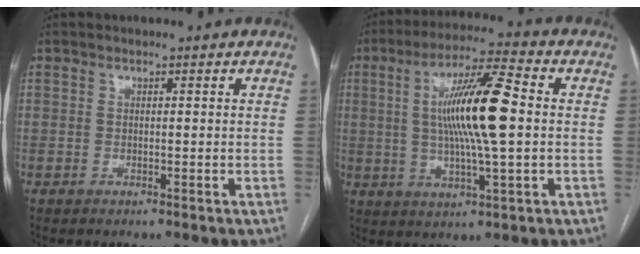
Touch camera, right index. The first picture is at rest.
{"total": 13.8, "force": [1.1, 1.1, 13.7], "torque": [-0.251, 0.010, 0.016]}